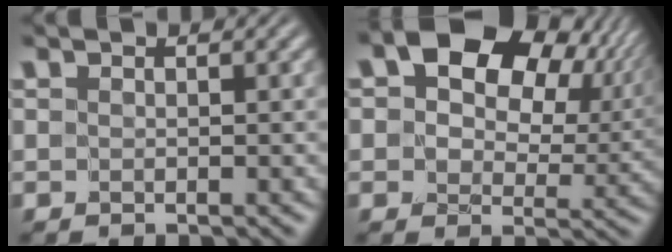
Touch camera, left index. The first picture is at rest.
{"total": 13.9, "force": [5.6, 9.0, 9.0], "torque": [-0.130, 0.020, 0.094]}